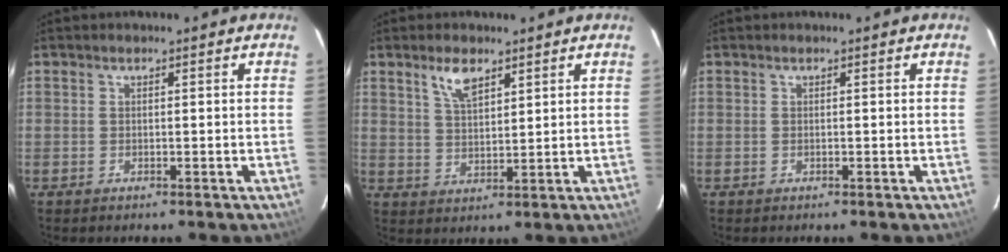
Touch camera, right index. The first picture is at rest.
{"total": 5.3, "force": [3.4, 2.2, 3.5], "torque": [-0.064, 0.004, 0.067]}
{"total": 0.0}